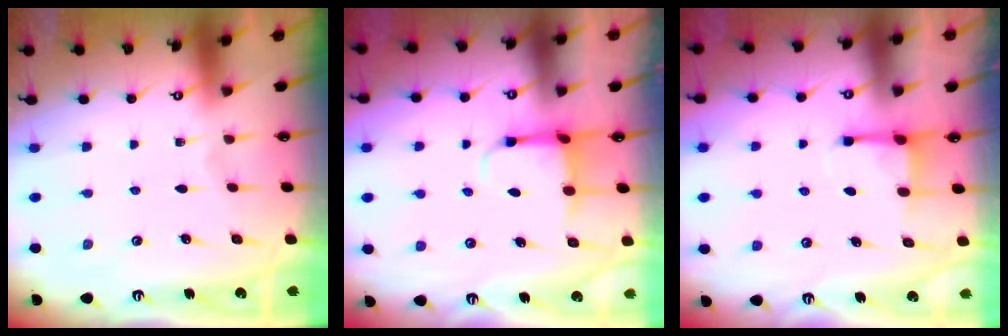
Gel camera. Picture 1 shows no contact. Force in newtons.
{"total": 3.7, "press": 3.5, "slide": 1.3}
{"total": 2.2, "press": 2.2, "slide": 0.5}